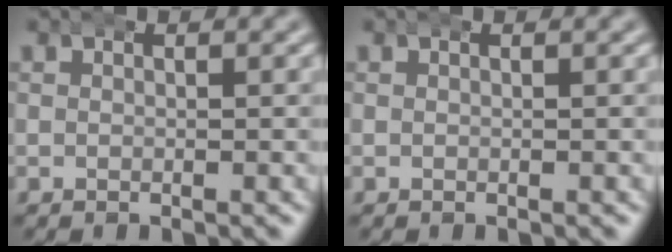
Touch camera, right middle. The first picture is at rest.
{"total": 0.0}